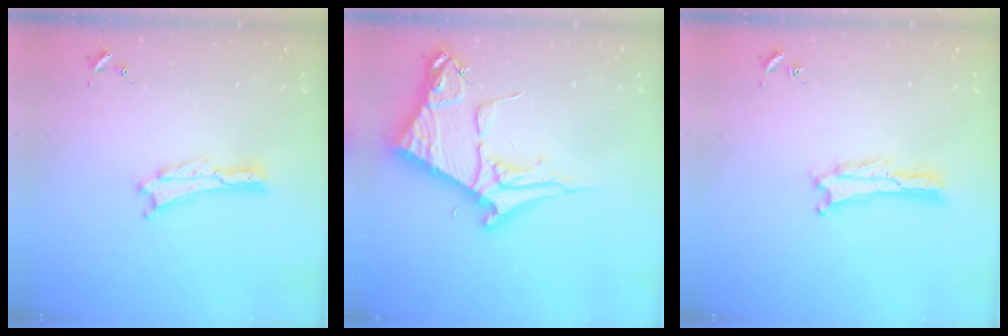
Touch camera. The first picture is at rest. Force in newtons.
{"total": 11.0, "press": 10.9, "slide": 1.1}
{"total": 0.0}